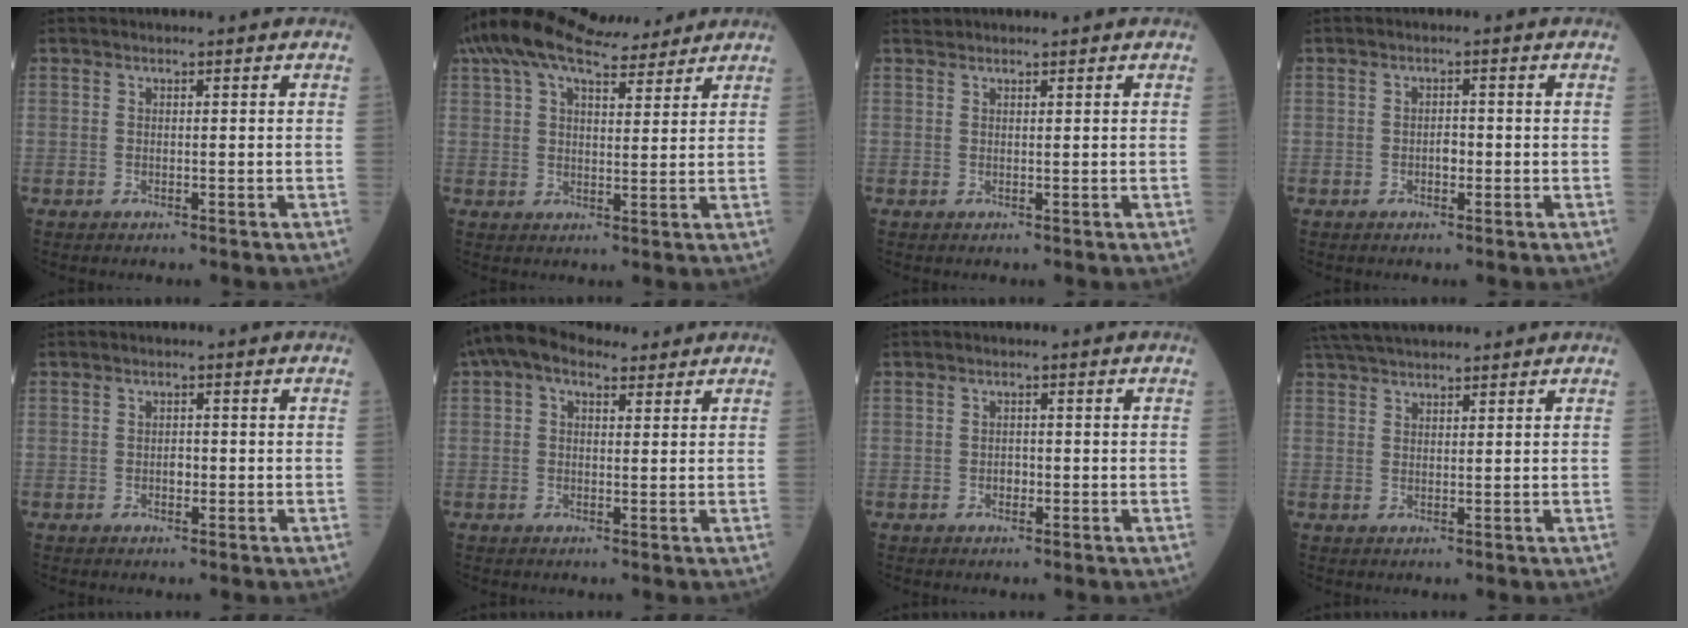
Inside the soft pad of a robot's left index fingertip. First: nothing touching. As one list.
[{"total": 12.9, "force": [11.3, 3.2, 5.3], "torque": [-0.096, 0.041, 0.180]}, {"total": 1.2, "force": [1.2, 0.2, 0.1], "torque": [-0.008, 0.018, 0.025]}, {"total": 1.5, "force": [-0.5, 0.8, 1.2], "torque": [-0.017, 0.004, -0.009]}, {"total": 1.3, "force": [-0.4, 0.8, 0.9], "torque": [-0.015, 0.003, -0.006]}, {"total": 6.2, "force": [4.0, 3.3, 3.4], "torque": [-0.073, 0.044, 0.071]}, {"total": 1.2, "force": [-0.4, 0.8, 0.7], "torque": [-0.011, 0.003, -0.007]}, {"total": 8.4, "force": [7.5, 1.8, 3.5], "torque": [-0.059, 0.038, 0.130]}]